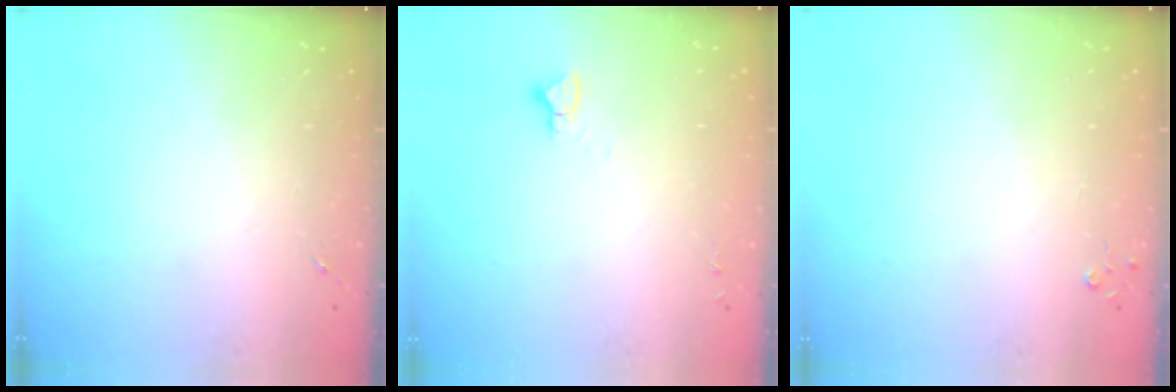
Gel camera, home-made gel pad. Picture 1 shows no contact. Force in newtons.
{"total": 2.9, "press": 2.9, "slide": 0.2}
{"total": 2.7, "press": 2.7, "slide": 0.3}